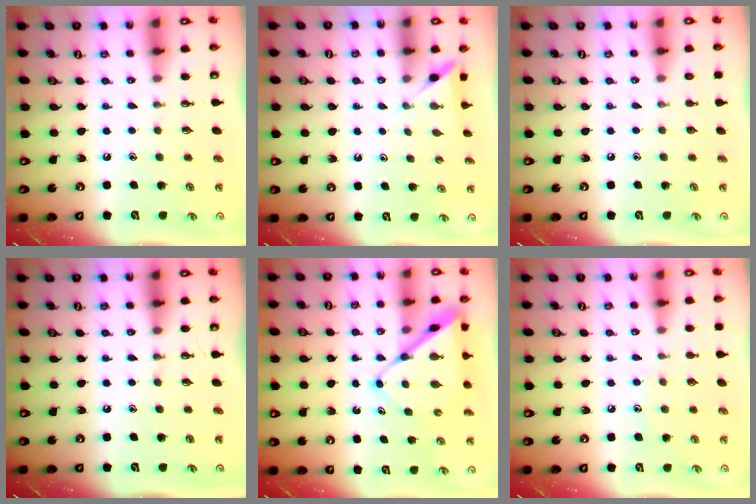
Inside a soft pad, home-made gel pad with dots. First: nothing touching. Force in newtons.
{"total": 2.2, "press": 2.2, "slide": 0.2}
{"total": 0.0}
{"total": 0.0}
{"total": 8.5, "press": 8.5, "slide": 0.7}
{"total": 4.6, "press": 4.6, "slide": 0.5}